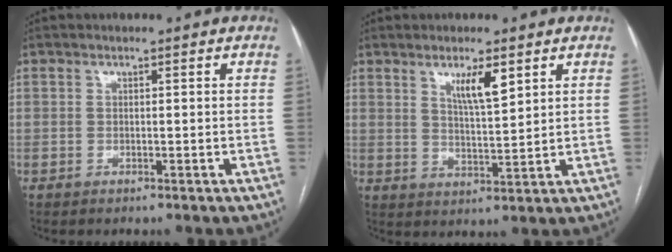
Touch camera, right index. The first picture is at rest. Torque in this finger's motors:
{"motor_torque": [0.29, 0.32, 0.12, 0.05]}